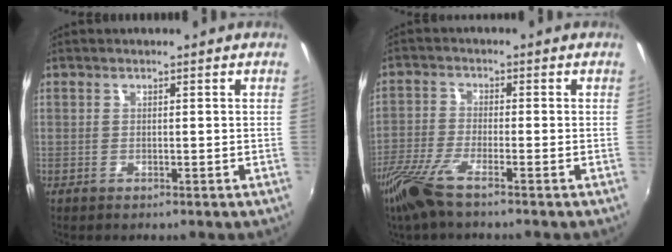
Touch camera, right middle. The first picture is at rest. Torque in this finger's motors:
{"motor_torque": [0.87, -0.79, 0.49, 0.12]}